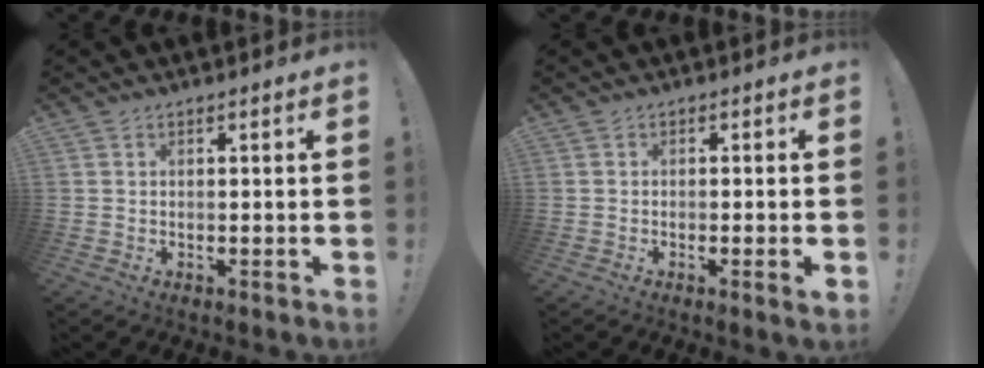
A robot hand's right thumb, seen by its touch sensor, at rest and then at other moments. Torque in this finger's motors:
{"motor_torque": [0.08, -0.12, 0.03, 0.23, 0.05]}